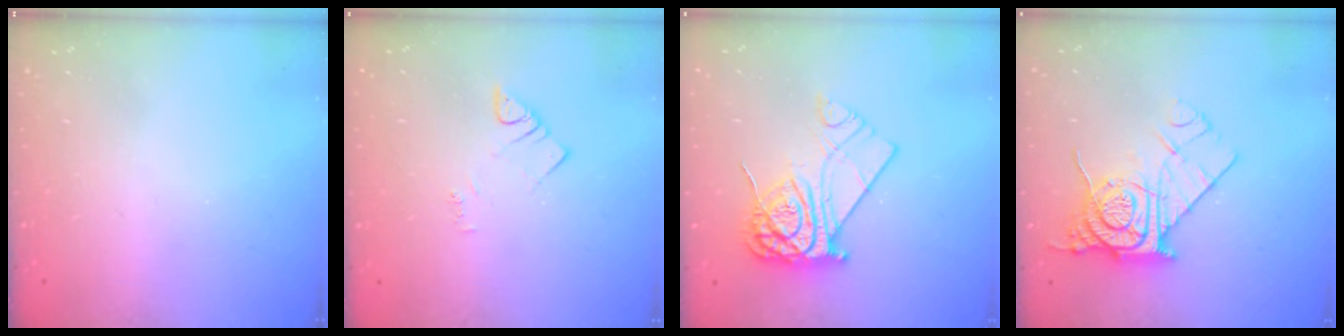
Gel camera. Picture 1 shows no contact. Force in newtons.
{"total": 3.0, "press": 3.0, "slide": 0.6}
{"total": 12.8, "press": 12.7, "slide": 1.2}
{"total": 12.4, "press": 12.3, "slide": 0.9}